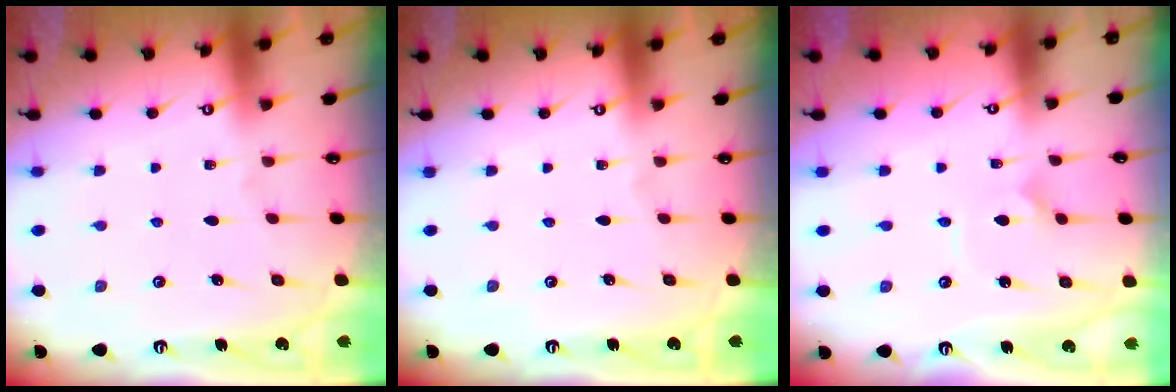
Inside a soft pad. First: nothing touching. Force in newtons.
{"total": 0.0}
{"total": 2.3, "press": 2.3, "slide": 0.2}